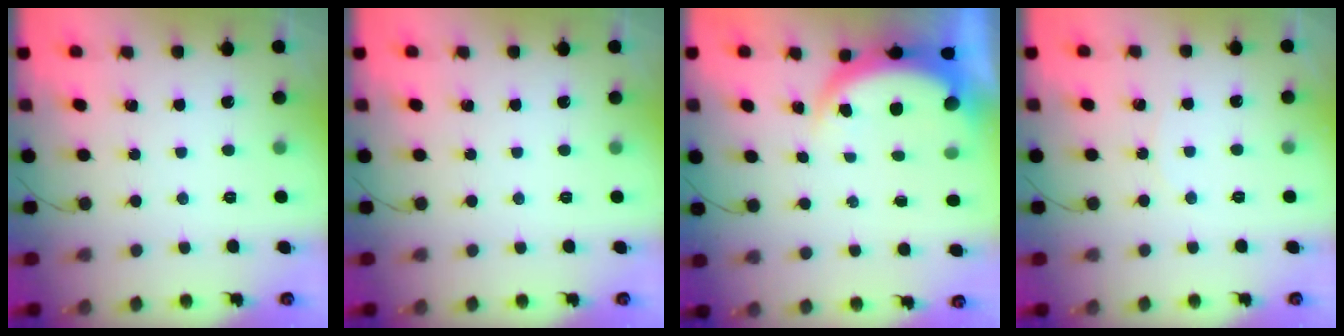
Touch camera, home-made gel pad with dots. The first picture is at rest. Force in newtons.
{"total": 0.0}
{"total": 5.6, "press": 5.5, "slide": 0.5}
{"total": 3.9, "press": 3.1, "slide": 2.3}